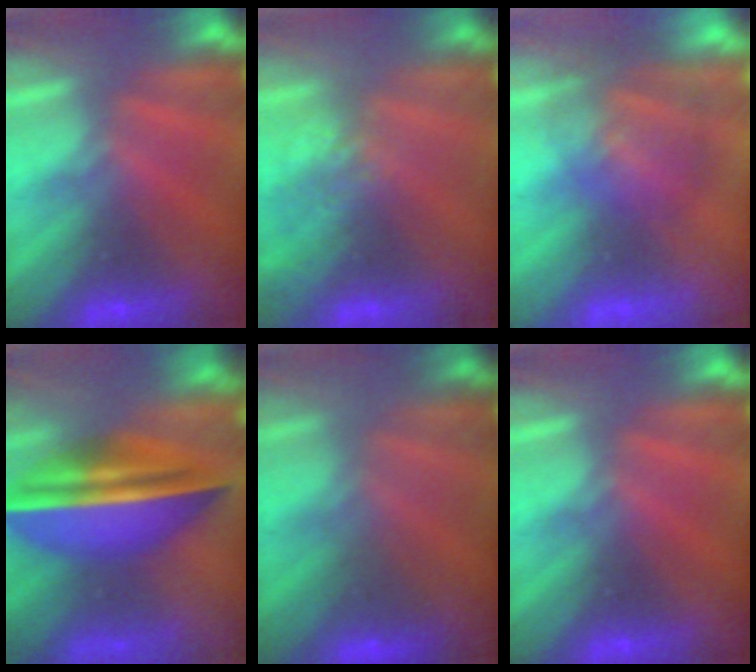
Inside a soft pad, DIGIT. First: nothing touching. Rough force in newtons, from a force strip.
{"total": 2.9}
{"total": 3.8}
{"total": 7.3}
{"total": 2.5}
{"total": 0.0}